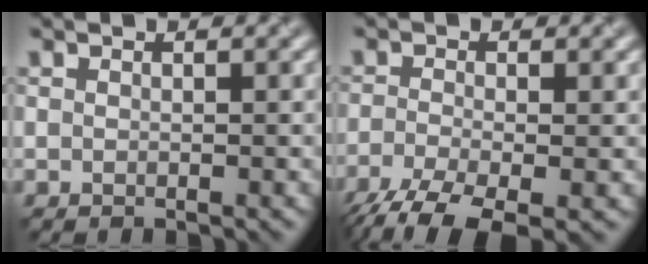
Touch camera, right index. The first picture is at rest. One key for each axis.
{"total": 6.2, "fx": -4.1, "fy": 1.8, "fz": 4.3, "tx": -0.091, "ty": -0.020, "tz": -0.082}